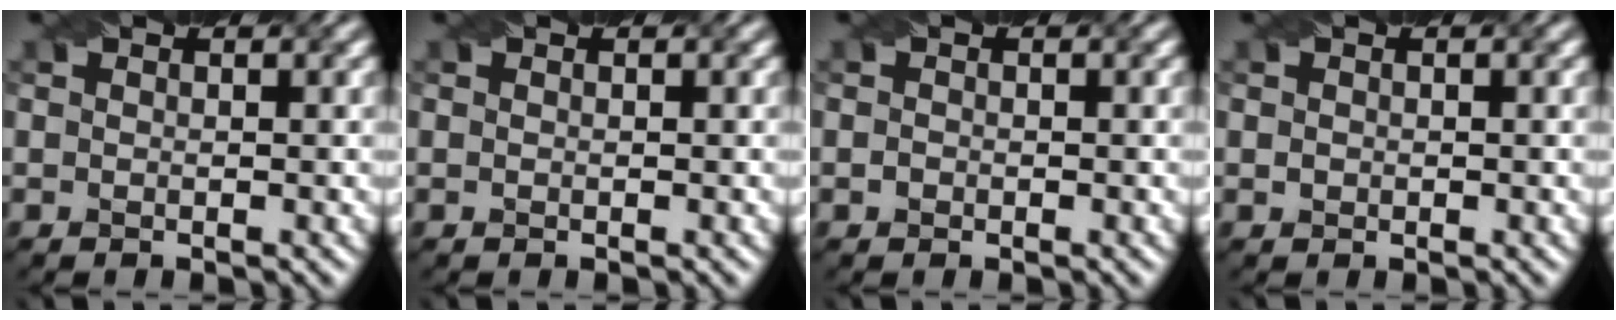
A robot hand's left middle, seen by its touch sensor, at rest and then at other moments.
{"total": 0.0}
{"total": 0.6, "force": [-0.3, 0.5, 0.2], "torque": [-0.002, -0.003, -0.006]}
{"total": 0.7, "force": [0.0, 0.7, 0.2], "torque": [-0.001, -0.001, -0.001]}